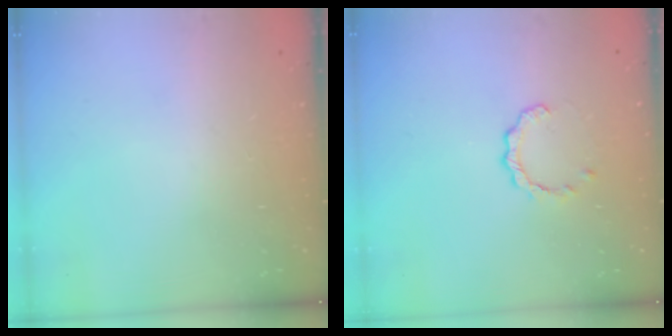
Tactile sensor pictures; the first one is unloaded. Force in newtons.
{"total": 2.5, "press": 2.5, "slide": 0.3}